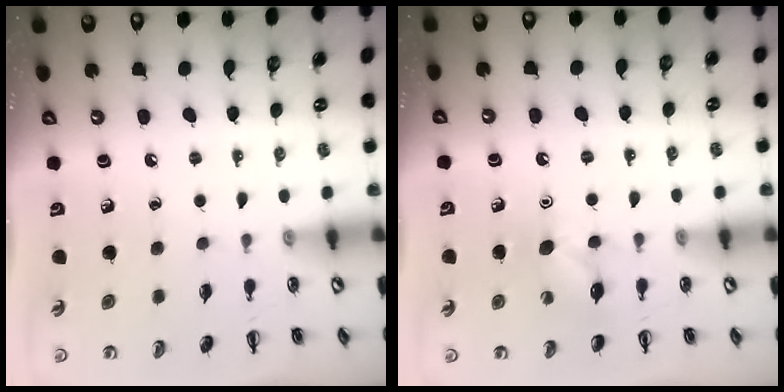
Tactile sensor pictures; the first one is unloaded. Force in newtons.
{"total": 6.3, "press": 6.1, "slide": 1.6}